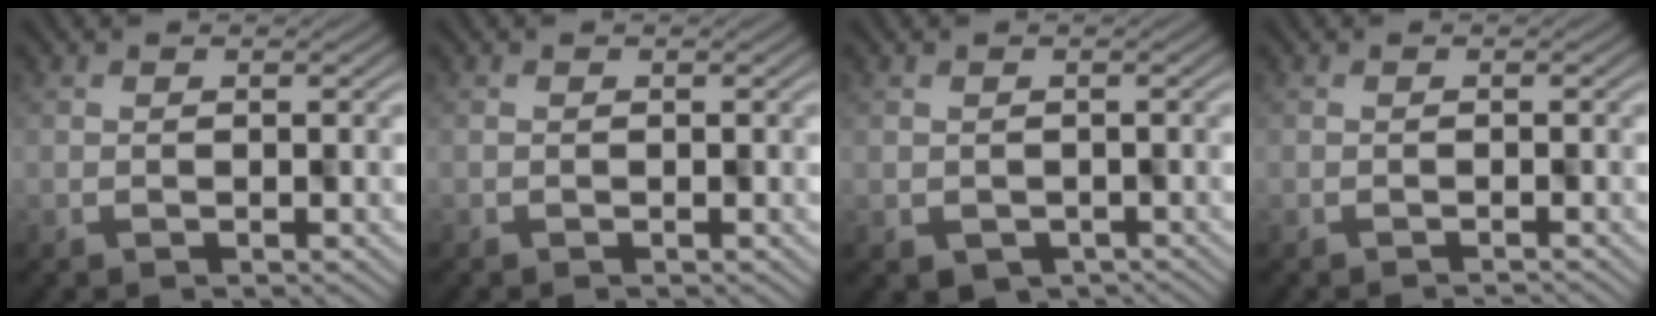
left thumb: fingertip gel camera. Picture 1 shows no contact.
{"total": 0.0}
{"total": 2.1, "force": [-1.0, 1.7, 0.8], "torque": [-0.009, -0.006, -0.008]}
{"total": 0.7, "force": [-0.7, -0.1, 0.2], "torque": [0.003, 0.003, -0.014]}